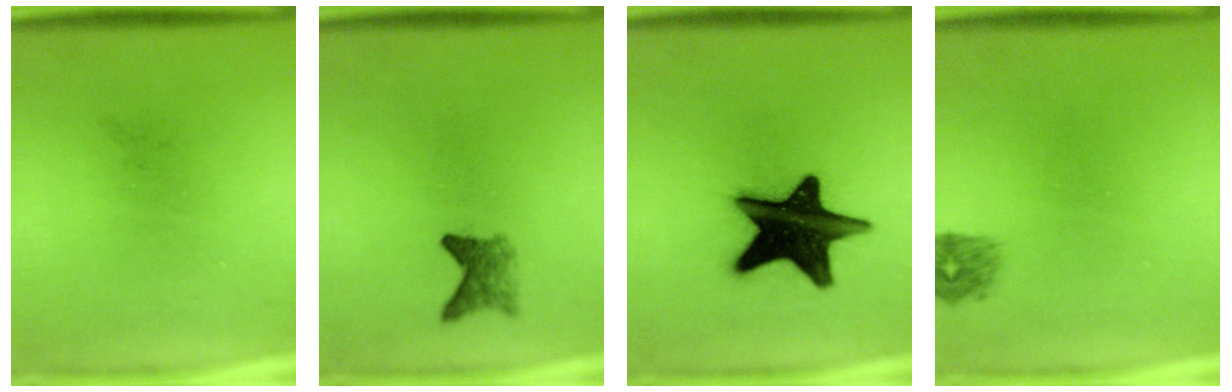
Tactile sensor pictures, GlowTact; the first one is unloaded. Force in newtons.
{"total": 2.7}
{"total": 19.8}
{"total": 1.4}